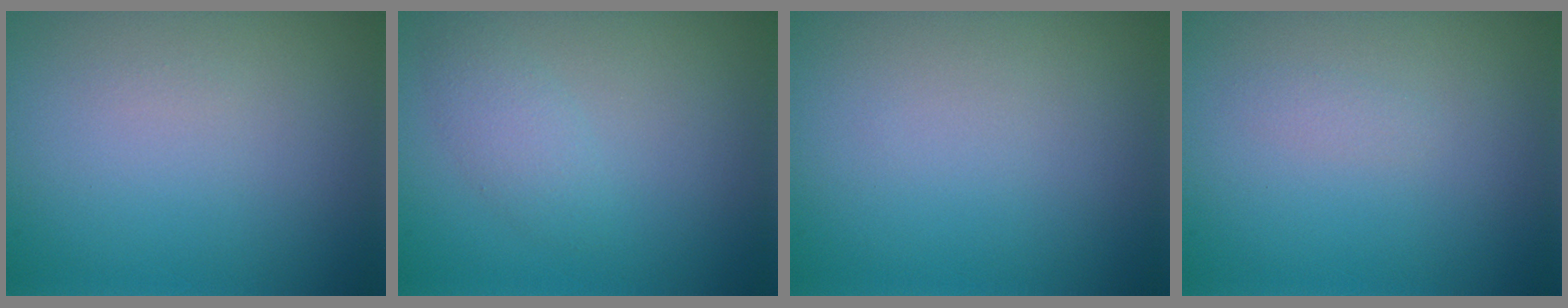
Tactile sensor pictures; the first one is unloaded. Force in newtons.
{"total": 1.8, "press": 1.8, "slide": 0.1}
{"total": 0.0}
{"total": 0.6, "press": 0.6, "slide": 0.0}